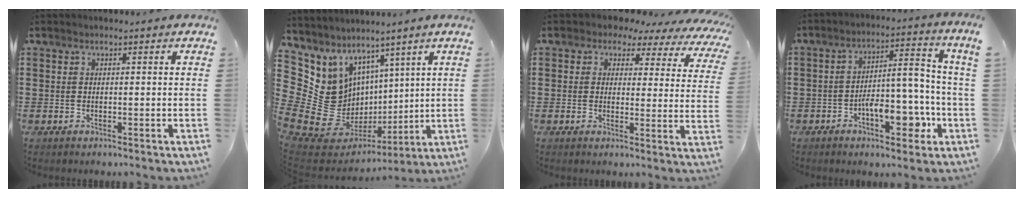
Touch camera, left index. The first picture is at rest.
{"total": 12.1, "force": [0.7, 11.5, 3.7], "torque": [-0.131, -0.044, 0.027]}
{"total": 3.1, "force": [2.3, 1.9, 0.7], "torque": [-0.026, -0.015, 0.033]}
{"total": 9.2, "force": [-3.3, 3.1, 8.0], "torque": [-0.118, 0.008, -0.058]}